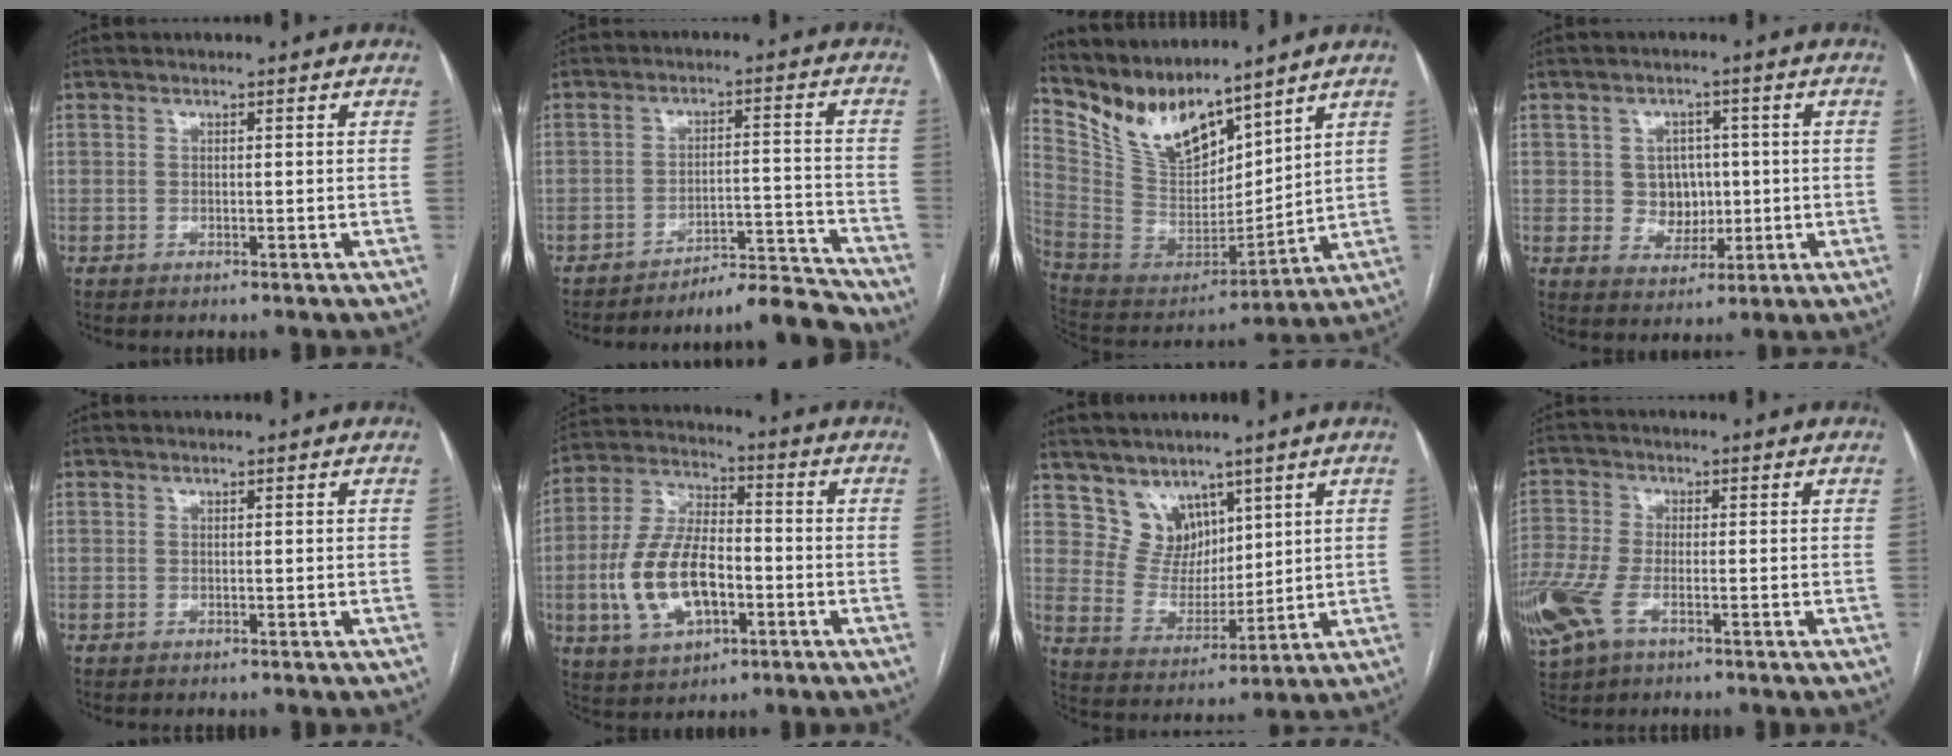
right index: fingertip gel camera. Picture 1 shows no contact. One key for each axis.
{"total": 9.0, "fx": -8.9, "fy": -1.3, "fz": -0.2, "tx": 0.019, "ty": 0.030, "tz": -0.140}
{"total": 13.7, "fx": 11.8, "fy": 4.5, "fz": 5.4, "tx": -0.117, "ty": 0.004, "tz": 0.244}
{"total": 5.6, "fx": 0.3, "fy": 5.1, "fz": 2.4, "tx": -0.031, "ty": 0.012, "tz": 0.013}
{"total": 0.0}
{"total": 13.7, "fx": -3.4, "fy": 6.7, "fz": 11.5, "tx": -0.249, "ty": 0.013, "tz": -0.058}
{"total": 7.4, "fx": 5.1, "fy": 5.2, "fz": 1.4, "tx": -0.033, "ty": 0.014, "tz": 0.111}
{"total": 9.8, "fx": -4.2, "fy": 4.6, "fz": 7.6, "tx": -0.201, "ty": -0.014, "tz": -0.081}